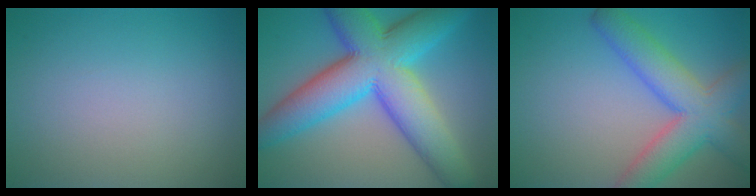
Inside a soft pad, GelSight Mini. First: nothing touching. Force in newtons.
{"total": 12.7, "press": 12.7, "slide": 0.2}
{"total": 7.3, "press": 7.3, "slide": 0.4}